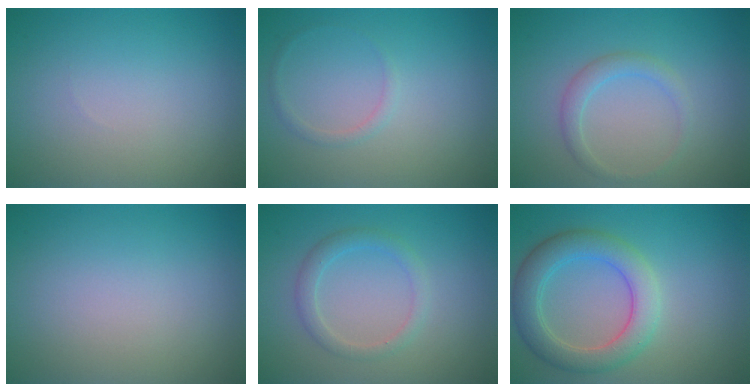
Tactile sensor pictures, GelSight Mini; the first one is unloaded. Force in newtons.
{"total": 0.8, "press": 0.8, "slide": 0.0}
{"total": 1.7, "press": 1.7, "slide": 0.2}
{"total": 0.0}
{"total": 1.9, "press": 1.9, "slide": 0.0}
{"total": 4.9, "press": 4.9, "slide": 0.3}